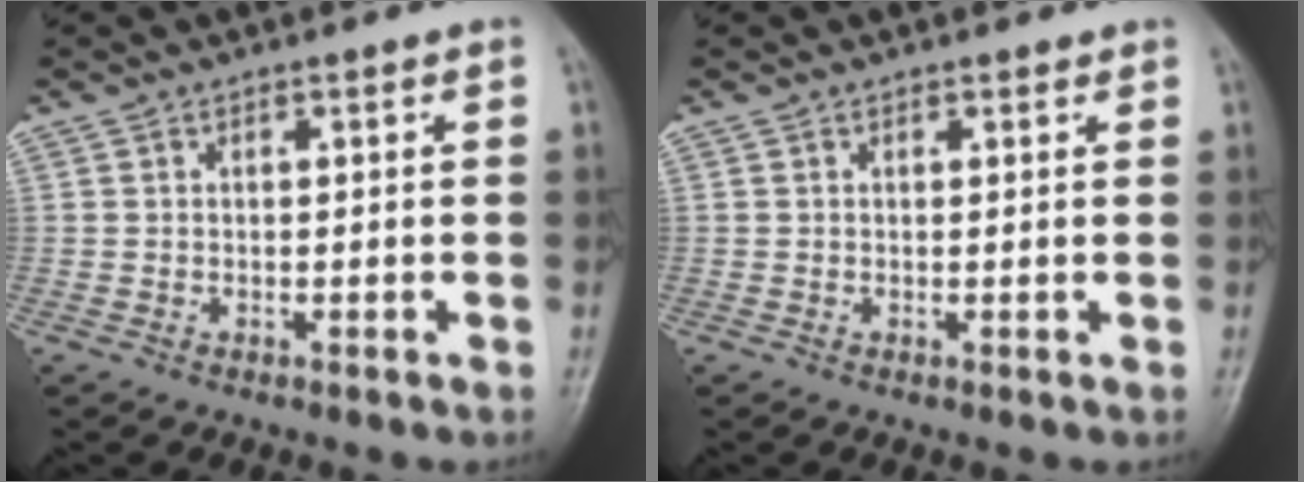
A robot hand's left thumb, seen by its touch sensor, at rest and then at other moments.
{"total": 0.6, "force": [0.6, 0.3, 0.2], "torque": [0.000, -0.004, 0.008]}